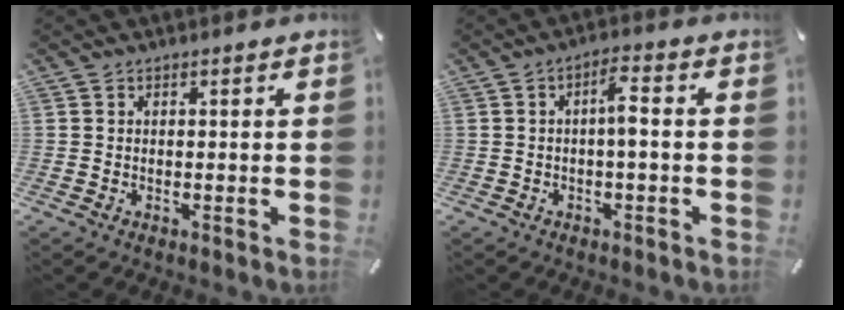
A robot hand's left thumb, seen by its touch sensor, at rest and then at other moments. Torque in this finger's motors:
{"motor_torque": [-0.13, 0.24, 0.00, -0.04, 0.16]}